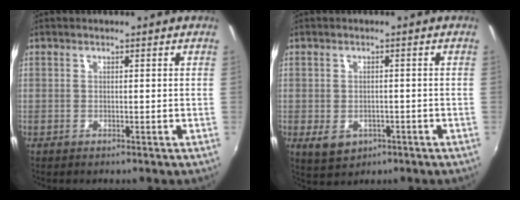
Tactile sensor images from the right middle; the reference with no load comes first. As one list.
[{"total": 5.2, "force": [-2.0, 3.8, 2.9], "torque": [-0.059, -0.013, -0.025]}]